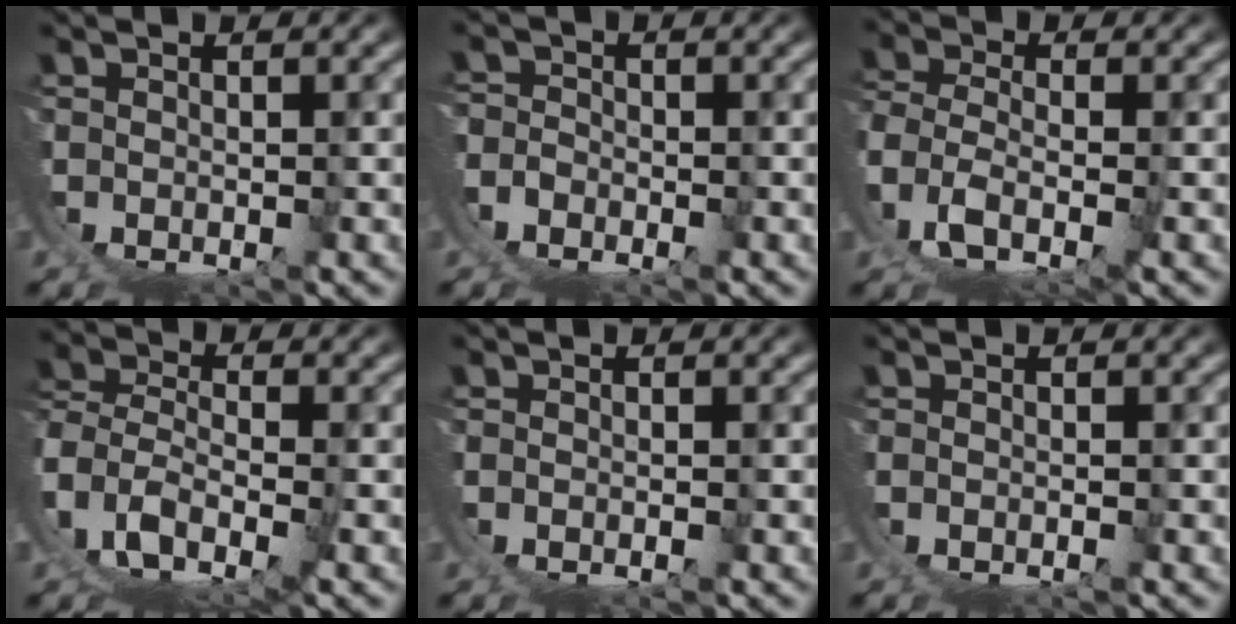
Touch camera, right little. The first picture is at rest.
{"total": 5.1, "force": [-0.1, 4.8, 1.8], "torque": [-0.063, -0.016, -0.005]}
{"total": 6.4, "force": [1.6, 4.5, 4.2], "torque": [-0.115, -0.030, 0.037]}
{"total": 9.3, "force": [1.5, 7.7, 5.0], "torque": [-0.144, -0.034, 0.023]}
{"total": 0.6, "force": [-0.1, 0.0, 0.6], "torque": [-0.012, -0.001, 0.000]}
{"total": 0.7, "force": [-0.2, 0.3, 0.6], "torque": [-0.015, -0.002, -0.003]}